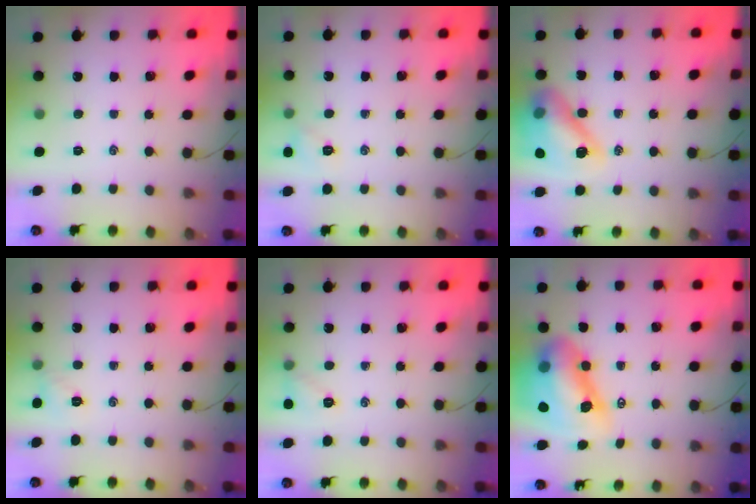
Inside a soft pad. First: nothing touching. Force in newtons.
{"total": 5.9, "press": 5.6, "slide": 1.7}
{"total": 15.4, "press": 15.1, "slide": 2.9}
{"total": 5.3, "press": 5.1, "slide": 1.5}
{"total": 6.7, "press": 6.5, "slide": 1.6}
{"total": 16.6, "press": 16.0, "slide": 4.6}